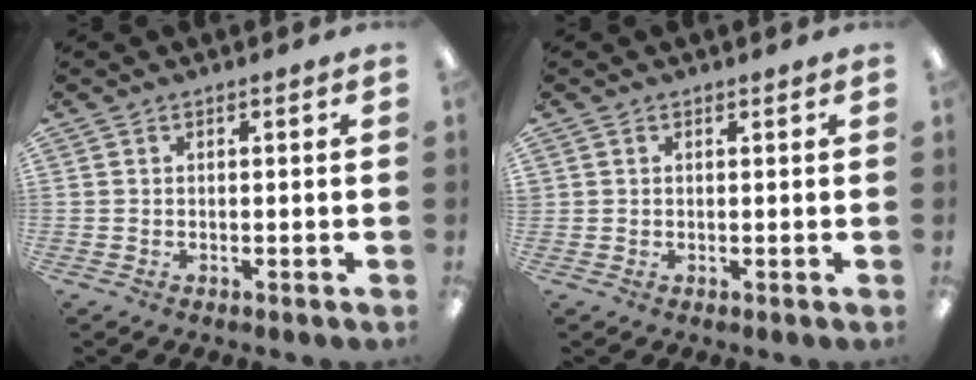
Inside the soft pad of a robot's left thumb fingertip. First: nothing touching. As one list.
[{"total": 0.7, "force": [0.4, 0.5, -0.1], "torque": [0.004, 0.002, 0.008]}]